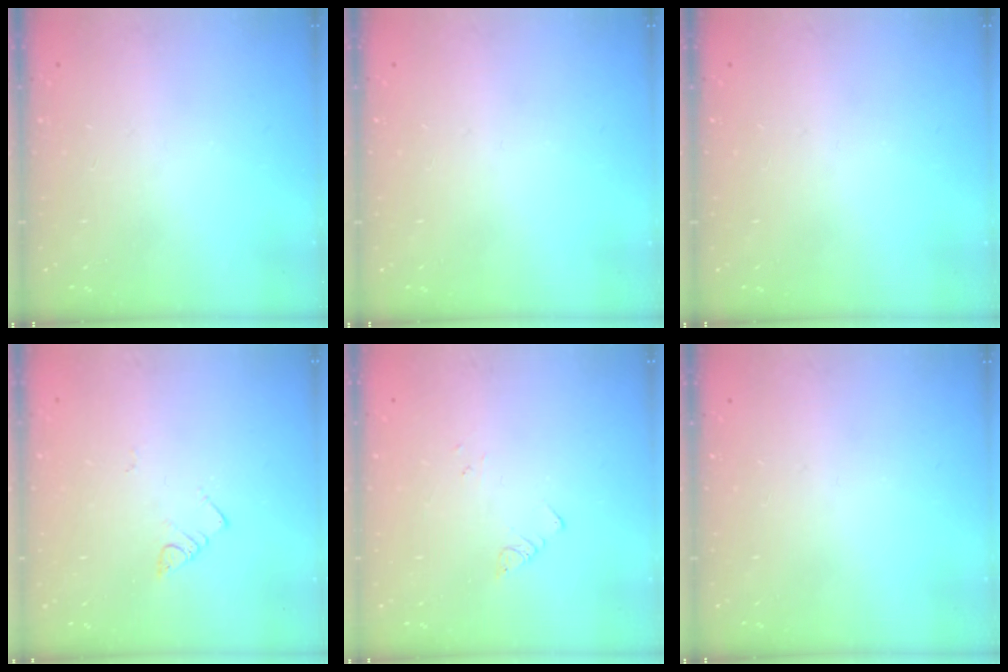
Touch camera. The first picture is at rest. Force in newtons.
{"total": 0.0}
{"total": 0.0}
{"total": 2.7, "press": 2.6, "slide": 0.5}
{"total": 1.8, "press": 1.8, "slide": 0.2}
{"total": 0.0}